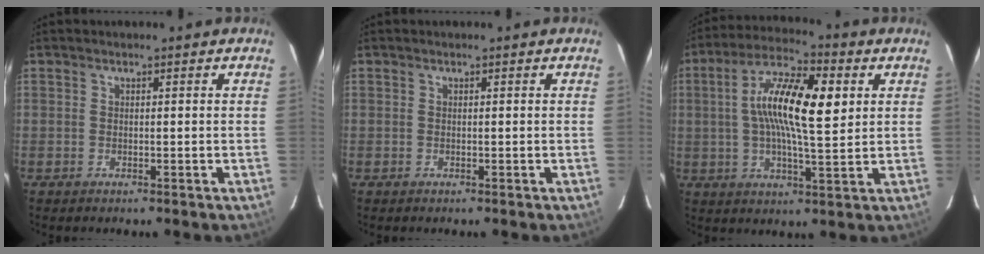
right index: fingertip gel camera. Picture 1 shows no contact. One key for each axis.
{"total": 0.0}
{"total": 14.2, "fx": 2.8, "fy": 3.8, "fz": 13.4, "tx": -0.240, "ty": 0.019, "tz": 0.040}